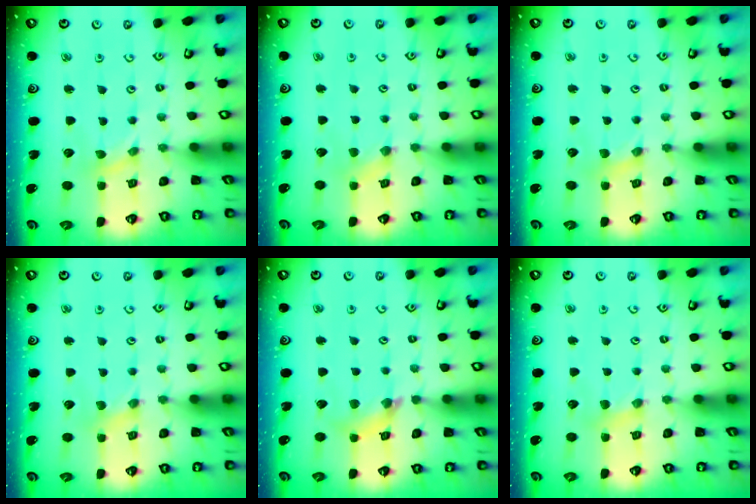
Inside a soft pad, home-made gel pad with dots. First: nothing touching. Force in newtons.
{"total": 1.8, "press": 1.8, "slide": 0.3}
{"total": 2.2, "press": 2.2, "slide": 0.4}
{"total": 0.0}
{"total": 7.7, "press": 7.7, "slide": 0.9}
{"total": 3.0, "press": 2.9, "slide": 0.4}